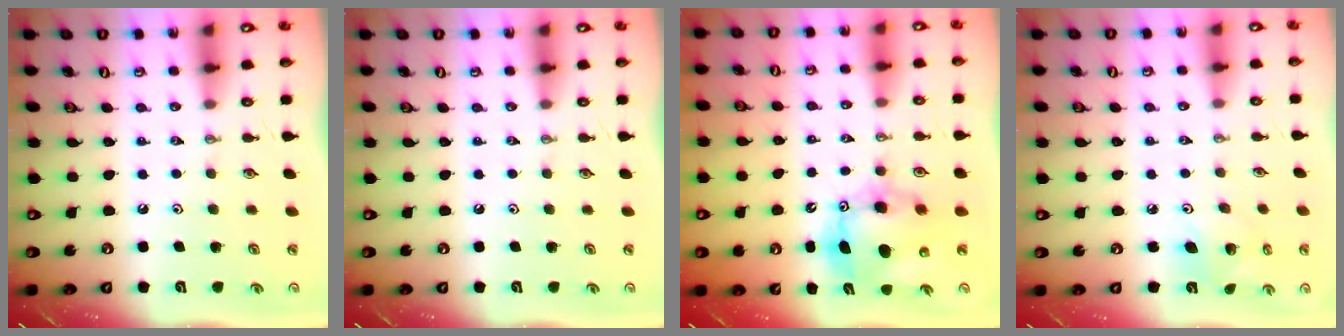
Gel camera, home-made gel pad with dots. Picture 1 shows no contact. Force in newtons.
{"total": 0.0}
{"total": 10.8, "press": 10.5, "slide": 2.6}
{"total": 6.4, "press": 6.4, "slide": 0.3}